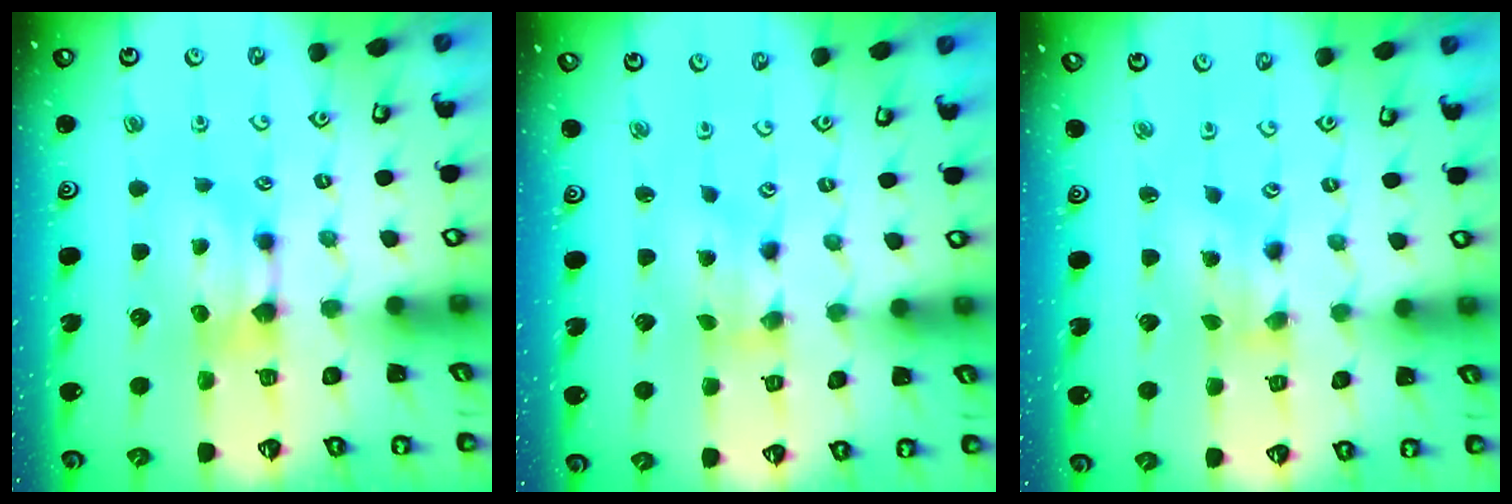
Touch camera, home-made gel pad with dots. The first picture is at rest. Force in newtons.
{"total": 1.9, "press": 1.3, "slide": 1.4}
{"total": 1.4, "press": 0.9, "slide": 1.1}